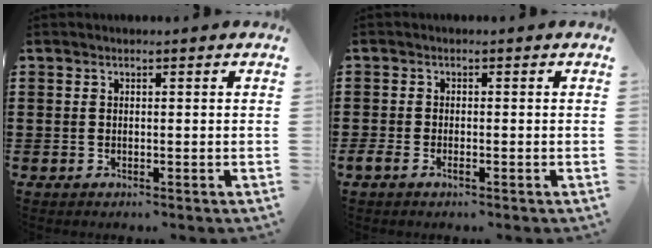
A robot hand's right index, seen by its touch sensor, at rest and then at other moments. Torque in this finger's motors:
{"motor_torque": [0.14, 0.14, 0.17, -0.01]}